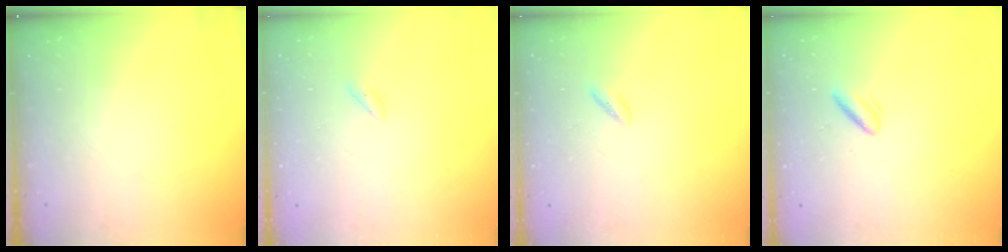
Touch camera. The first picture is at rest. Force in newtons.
{"total": 1.2, "press": 0.9, "slide": 0.8}
{"total": 2.7, "press": 2.5, "slide": 0.9}
{"total": 3.0, "press": 2.7, "slide": 1.3}